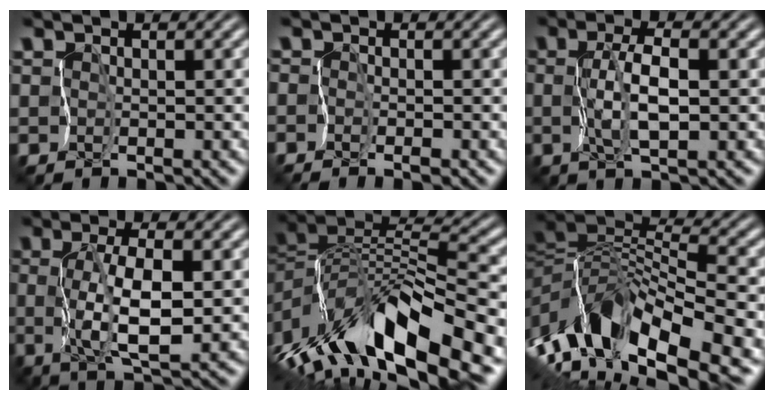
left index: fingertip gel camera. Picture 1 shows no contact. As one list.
[{"total": 0.9, "force": [-0.9, 0.0, 0.1], "torque": [-0.007, -0.004, -0.021]}, {"total": 3.0, "force": [0.0, 0.4, 3.0], "torque": [-0.067, -0.001, 0.001]}, {"total": 4.8, "force": [0.0, 1.0, 4.7], "torque": [-0.095, -0.005, 0.002]}, {"total": 11.8, "force": [-4.2, 3.5, 10.5], "torque": [-0.195, 0.014, -0.065]}, {"total": 10.9, "force": [-4.4, 4.1, 9.0], "torque": [-0.164, 0.011, -0.083]}]